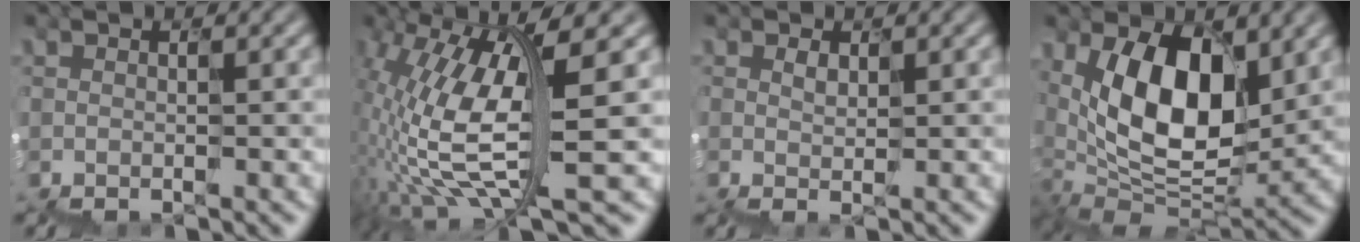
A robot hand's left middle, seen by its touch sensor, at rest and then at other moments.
{"total": 8.1, "force": [2.3, 2.2, 7.4], "torque": [-0.187, 0.002, 0.048]}
{"total": 0.8, "force": [0.4, -0.3, -0.7], "torque": [-0.002, 0.003, 0.007]}
{"total": 10.1, "force": [2.8, 5.6, 8.0], "torque": [-0.143, -0.007, 0.046]}